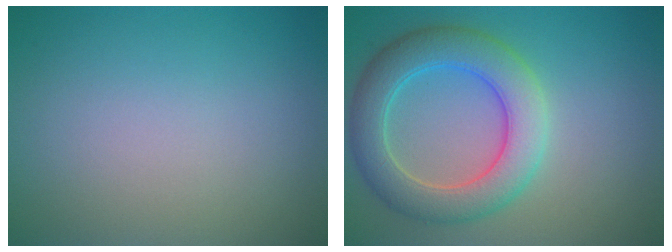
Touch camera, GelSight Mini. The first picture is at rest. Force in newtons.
{"total": 6.4, "press": 6.4, "slide": 0.4}